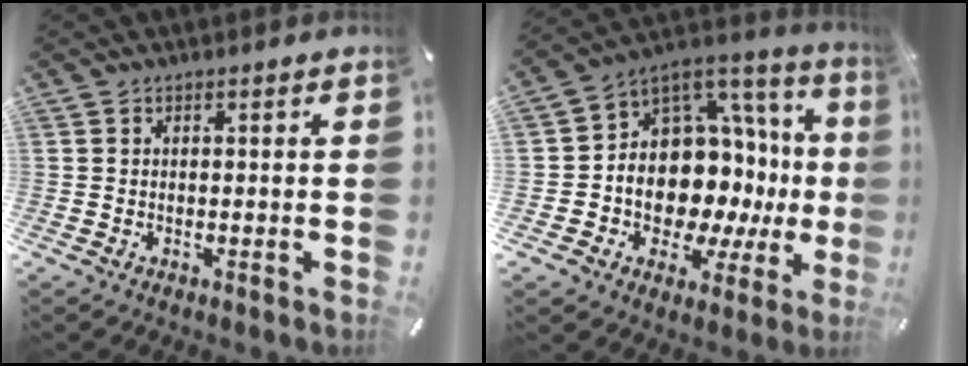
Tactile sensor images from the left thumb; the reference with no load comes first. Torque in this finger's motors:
{"motor_torque": [1.64, 3.16, 0.37, 0.22, 0.10]}